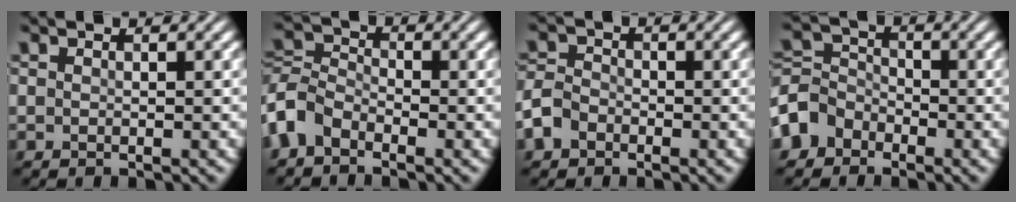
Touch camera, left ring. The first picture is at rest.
{"total": 3.8, "force": [-2.3, 2.3, 2.0], "torque": [-0.043, 0.007, -0.061]}
{"total": 2.7, "force": [-1.5, 2.0, 1.2], "torque": [-0.026, 0.004, -0.041]}
{"total": 3.8, "force": [-2.3, 2.8, 0.8], "torque": [-0.014, 0.009, -0.059]}